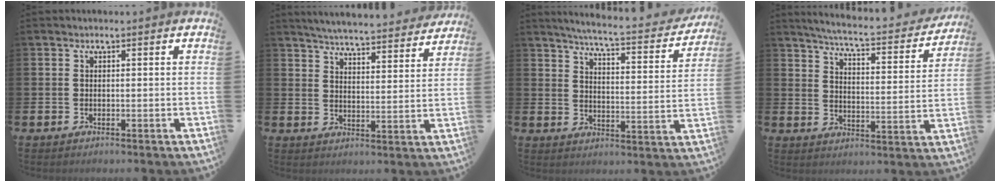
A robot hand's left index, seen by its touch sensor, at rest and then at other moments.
{"total": 5.7, "force": [5.7, 0.1, 0.9], "torque": [-0.035, -0.045, 0.098]}
{"total": 5.3, "force": [4.9, 0.1, 1.9], "torque": [-0.054, -0.044, 0.077]}
{"total": 5.3, "force": [4.9, 0.1, 1.9], "torque": [-0.055, -0.045, 0.076]}